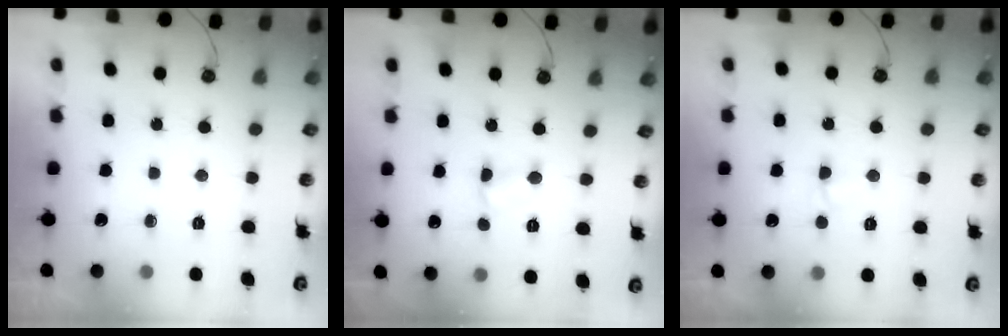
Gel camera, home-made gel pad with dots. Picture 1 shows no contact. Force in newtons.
{"total": 3.4, "press": 3.4, "slide": 0.5}
{"total": 3.5, "press": 3.5, "slide": 0.4}